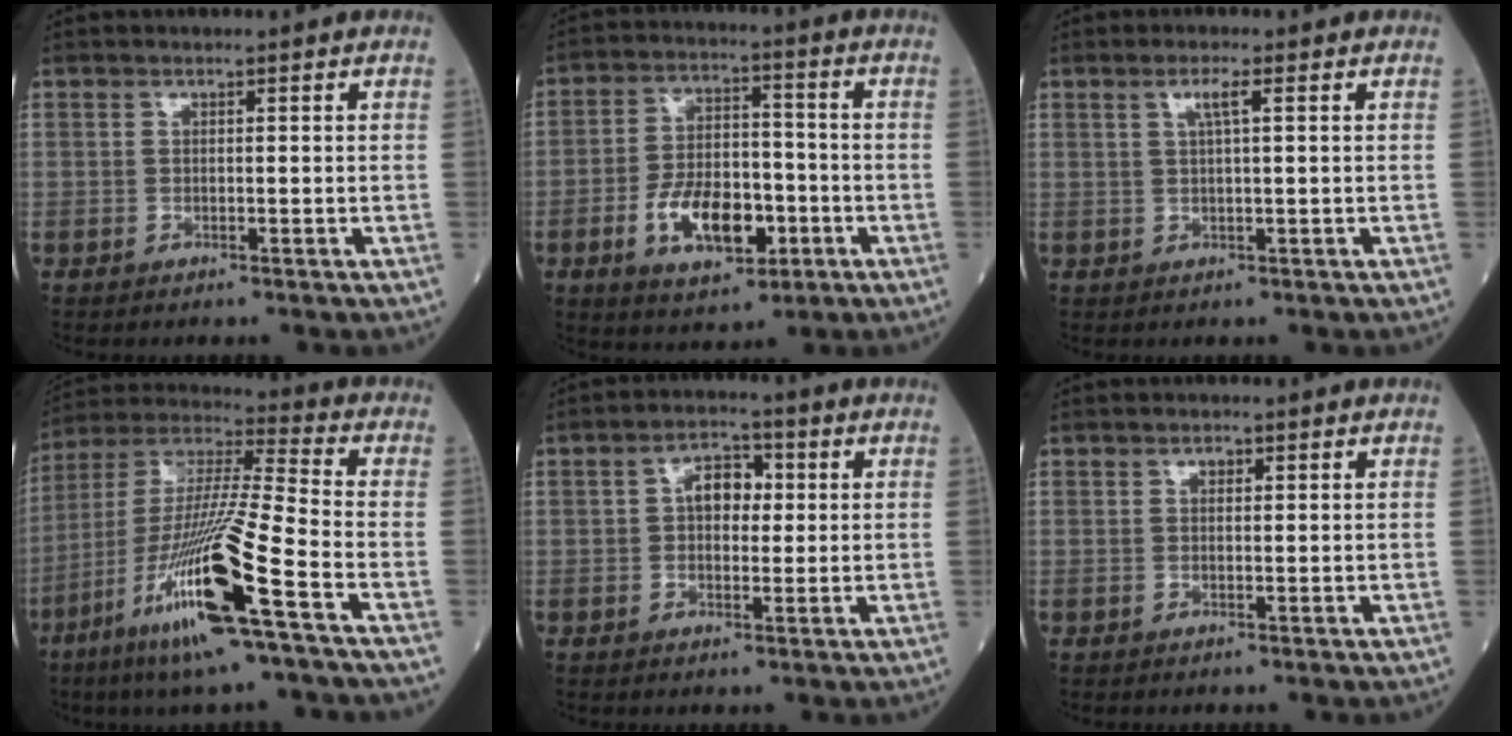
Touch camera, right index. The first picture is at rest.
{"total": 11.2, "force": [-4.0, 5.6, 8.8], "torque": [-0.166, 0.007, -0.065]}
{"total": 2.4, "force": [0.9, -0.1, 2.2], "torque": [-0.045, 0.005, 0.017]}
{"total": 19.3, "force": [-8.7, -0.4, 17.3], "torque": [-0.370, -0.040, -0.171]}
{"total": 5.2, "force": [0.8, 3.1, 4.1], "torque": [-0.071, 0.018, 0.012]}
{"total": 1.1, "force": [0.5, 0.6, 0.7], "torque": [-0.011, 0.001, 0.007]}